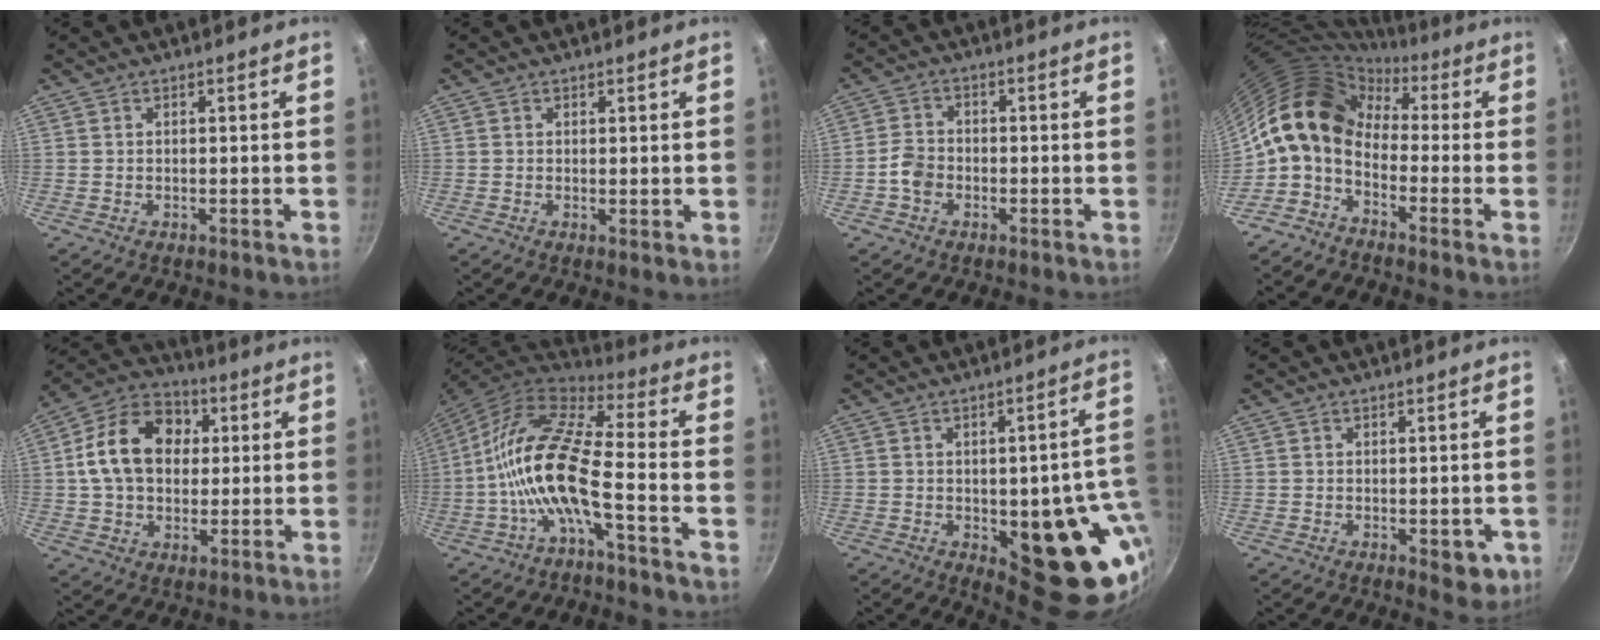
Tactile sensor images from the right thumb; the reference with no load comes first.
{"total": 1.0, "force": [0.4, 0.3, 0.8], "torque": [-0.012, -0.009, 0.003]}
{"total": 4.1, "force": [-1.6, 3.1, 2.1], "torque": [-0.035, 0.021, -0.037]}
{"total": 12.6, "force": [-0.1, 8.8, 9.0], "torque": [-0.148, 0.036, -0.026]}
{"total": 16.5, "force": [2.8, 12.3, 10.6], "torque": [-0.158, 0.020, 0.035]}
{"total": 14.7, "force": [-4.1, 4.1, 13.5], "torque": [-0.267, 0.045, -0.094]}
{"total": 20.0, "force": [-3.6, 8.8, 17.7], "torque": [-0.141, -0.003, -0.034]}
{"total": 5.1, "force": [-1.4, 2.7, 4.1], "torque": [-0.033, 0.001, -0.013]}